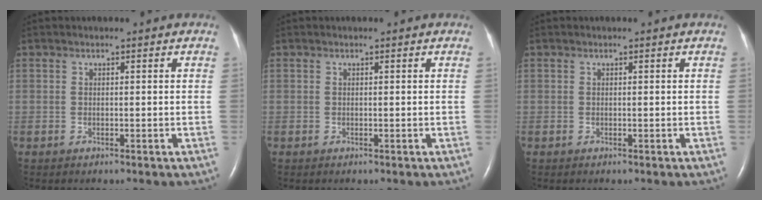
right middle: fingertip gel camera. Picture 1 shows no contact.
{"total": 0.0}
{"total": 0.0}